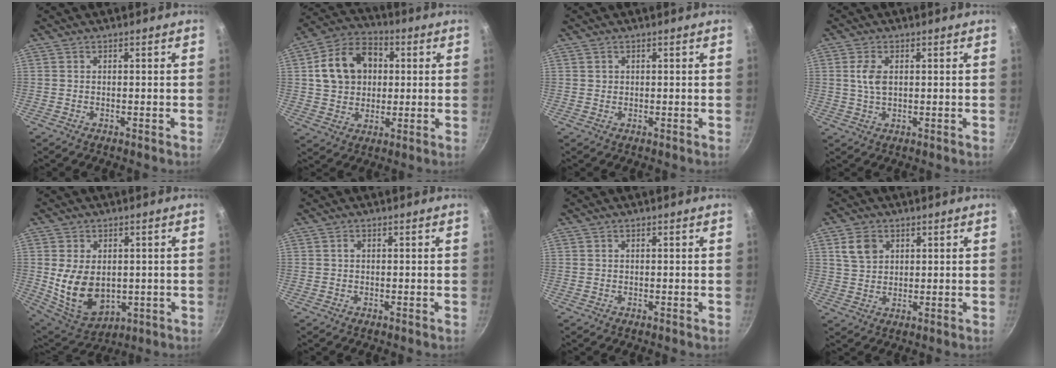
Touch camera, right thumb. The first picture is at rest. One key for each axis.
{"total": 14.1, "fx": 2.5, "fy": 11.0, "fz": 8.3, "tx": -0.121, "ty": 0.022, "tz": 0.034}
{"total": 0.8, "fx": 0.3, "fy": 0.8, "fz": 0.2, "tx": -0.001, "ty": 0.005, "tz": 0.004}
{"total": 4.3, "fx": 0.8, "fy": 2.5, "fz": 3.5, "tx": -0.067, "ty": 0.002, "tz": 0.015}
{"total": 12.5, "fx": 0.2, "fy": 8.8, "fz": 8.9, "tx": -0.146, "ty": -0.021, "tz": 0.030}
{"total": 0.6, "fx": 0.1, "fy": 0.4, "fz": 0.4, "tx": -0.006, "ty": 0.004, "tz": 0.001}
{"total": 0.0}
{"total": 5.5, "fx": 2.2, "fy": 4.1, "fz": 2.9, "tx": -0.037, "ty": -0.002, "tz": 0.044}